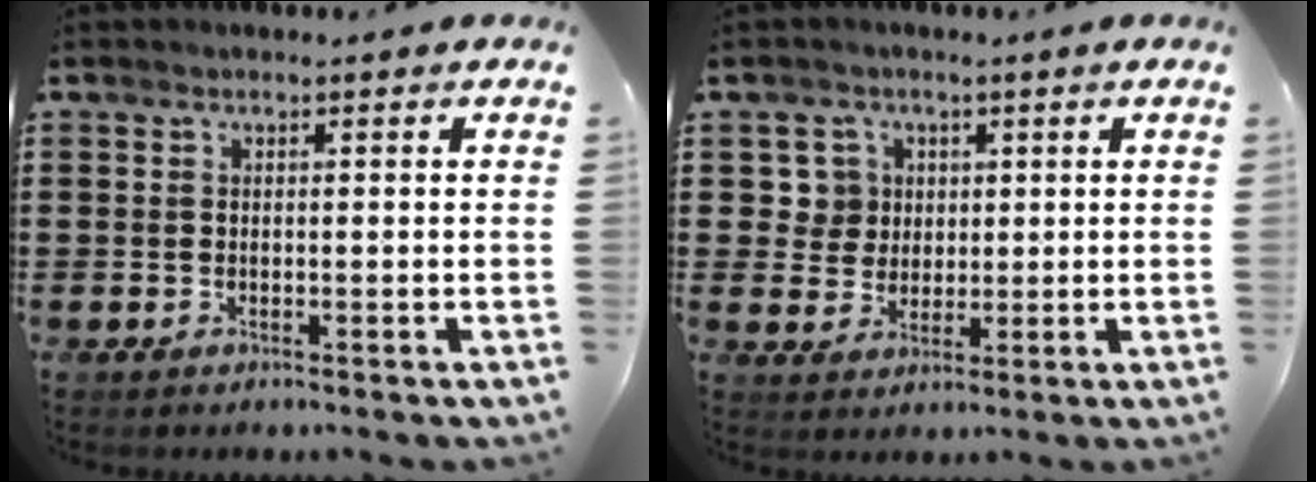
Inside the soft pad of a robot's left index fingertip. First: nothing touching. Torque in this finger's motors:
{"motor_torque": [0.10, 0.07, 0.10, 0.01]}